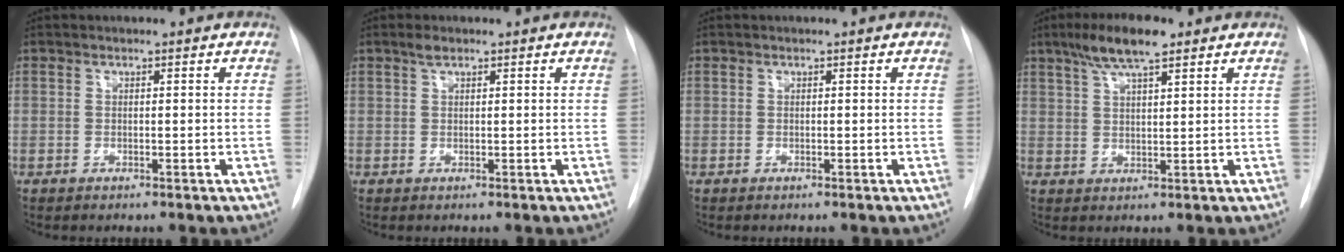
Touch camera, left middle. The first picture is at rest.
{"total": 1.1, "force": [0.8, 0.4, 0.7], "torque": [-0.014, 0.005, 0.017]}
{"total": 0.0}
{"total": 7.2, "force": [4.8, 1.2, 5.2], "torque": [-0.102, 0.014, 0.086]}